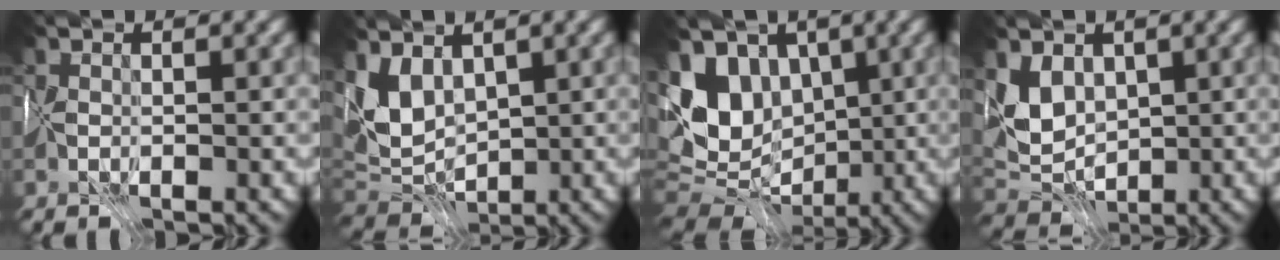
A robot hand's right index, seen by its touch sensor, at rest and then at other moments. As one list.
[{"total": 3.7, "force": [2.3, 2.1, 2.0], "torque": [-0.050, -0.002, 0.043]}, {"total": 8.2, "force": [1.6, 6.1, 5.2], "torque": [-0.108, 0.006, 0.015]}, {"total": 2.6, "force": [1.7, 1.7, 1.0], "torque": [-0.028, -0.003, 0.036]}]